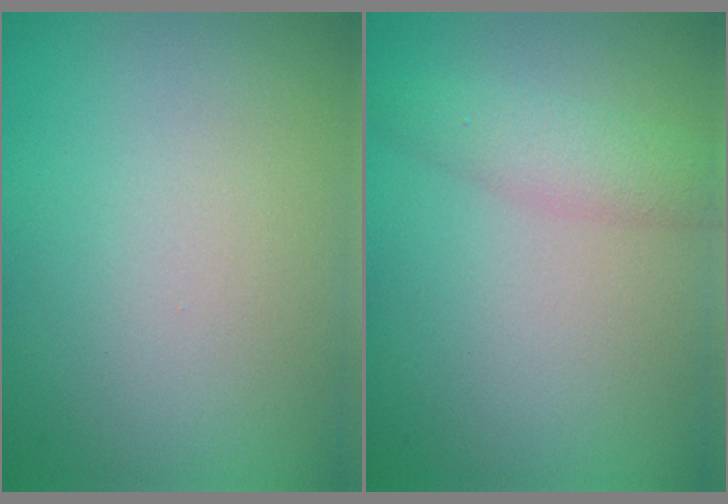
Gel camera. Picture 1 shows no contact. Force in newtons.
{"total": 2.7, "press": 2.7, "slide": 0.0}